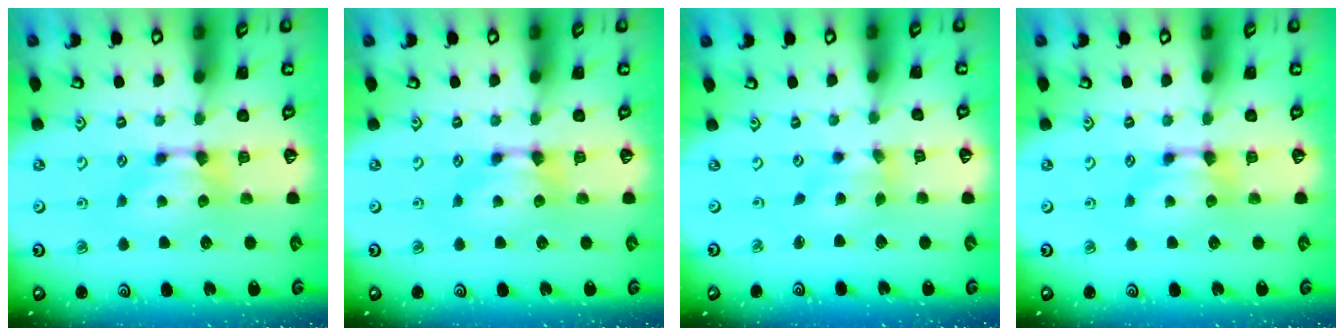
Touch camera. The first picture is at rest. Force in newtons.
{"total": 0.0}
{"total": 2.4, "press": 1.9, "slide": 1.4}
{"total": 0.0}